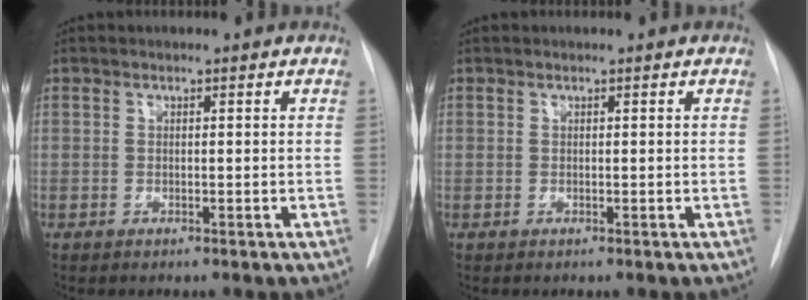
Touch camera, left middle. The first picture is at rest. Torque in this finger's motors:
{"motor_torque": [-0.04, 0.03, -0.09, -0.01]}